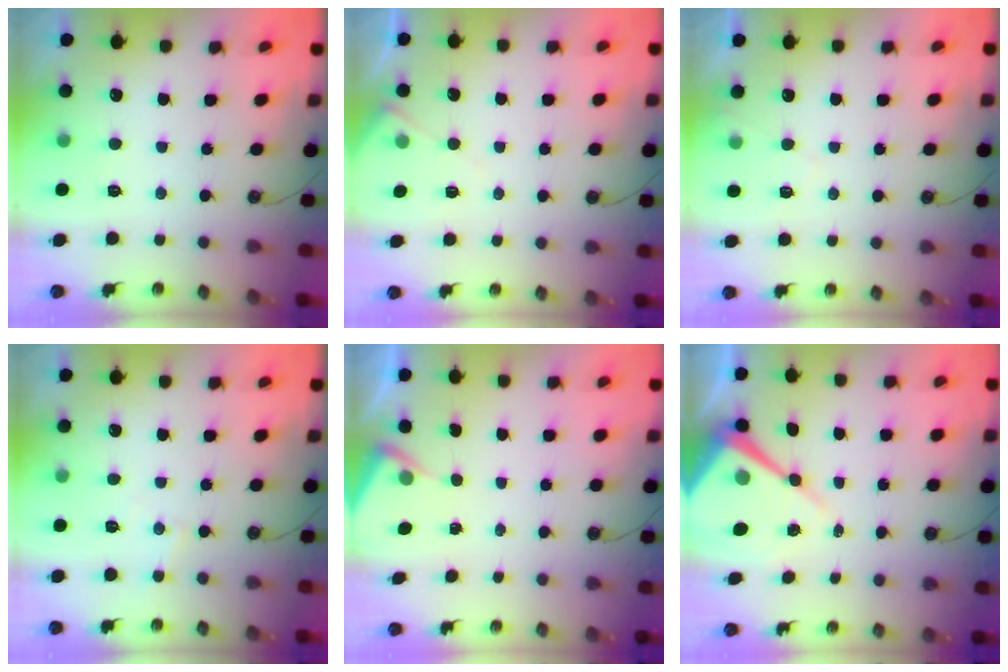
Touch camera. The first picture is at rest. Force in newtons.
{"total": 5.2, "press": 5.2, "slide": 0.7}
{"total": 4.3, "press": 4.3, "slide": 0.6}
{"total": 4.3, "press": 4.2, "slide": 0.7}
{"total": 2.9, "press": 2.9, "slide": 0.4}
{"total": 11.6, "press": 11.5, "slide": 0.8}